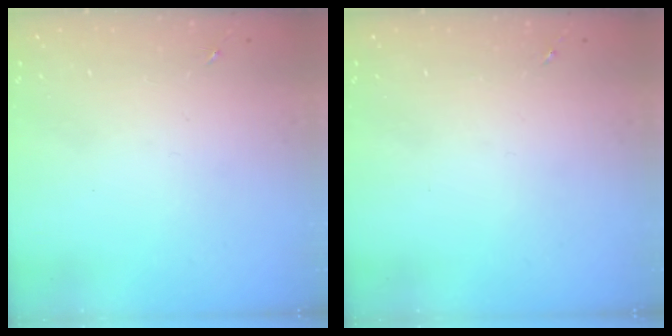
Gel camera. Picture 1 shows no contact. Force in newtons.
{"total": 0.0}